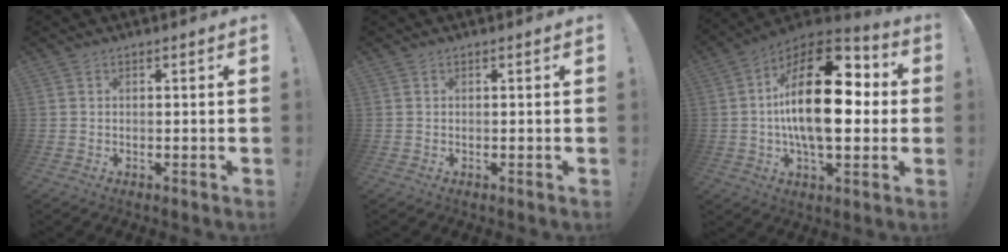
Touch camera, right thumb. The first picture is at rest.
{"total": 0.0}
{"total": 25.6, "force": [1.3, 12.5, 22.3], "torque": [-0.375, 0.001, 0.015]}